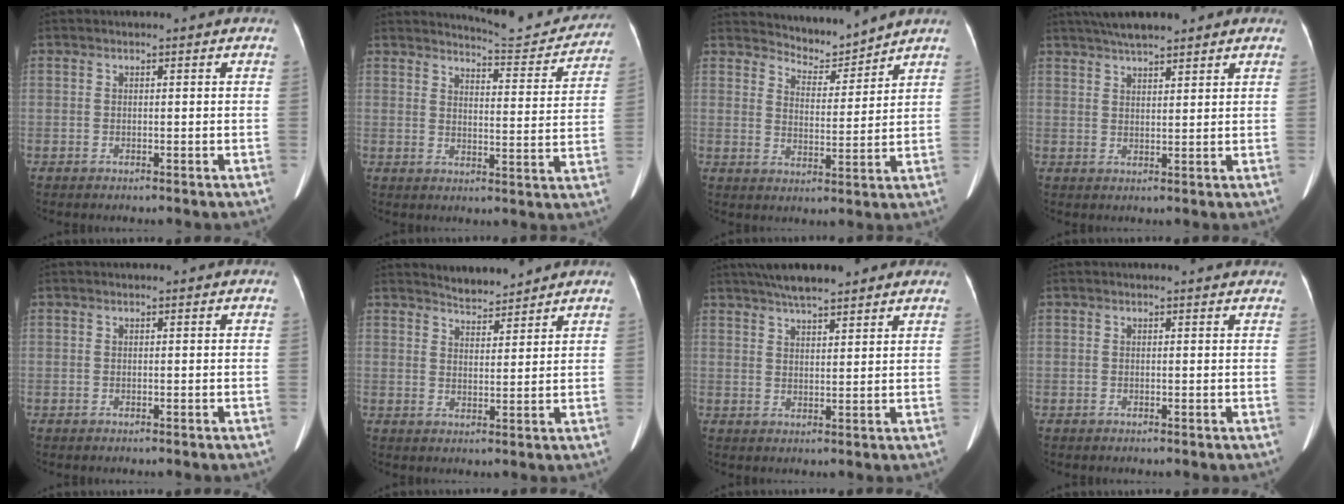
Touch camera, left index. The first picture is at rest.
{"total": 11.9, "force": [11.7, 1.1, 1.7], "torque": [-0.016, -0.034, 0.139]}
{"total": 5.6, "force": [5.6, 0.5, -0.4], "torque": [0.001, -0.005, 0.094]}
{"total": 8.2, "force": [6.8, 1.5, 4.3], "torque": [-0.062, 0.028, 0.110]}
{"total": 0.0}
{"total": 4.7, "force": [4.7, 0.7, 0.5], "torque": [-0.012, 0.008, 0.077]}
{"total": 10.2, "force": [8.6, 1.7, 5.3], "torque": [-0.080, 0.028, 0.132]}
{"total": 2.0, "force": [2.0, 0.5, 0.3], "torque": [-0.013, 0.007, 0.013]}